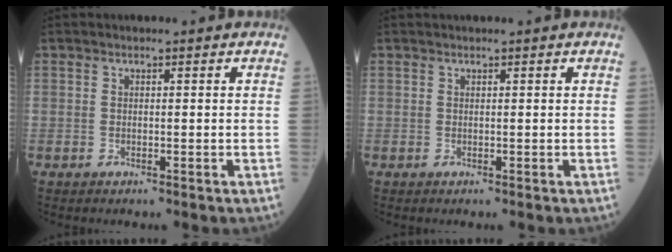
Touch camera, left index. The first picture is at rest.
{"total": 1.1, "force": [1.0, -0.1, 0.4], "torque": [-0.010, 0.015, 0.018]}